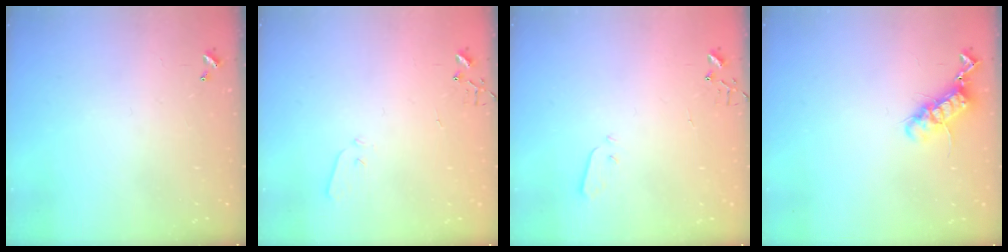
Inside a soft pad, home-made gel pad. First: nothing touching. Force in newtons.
{"total": 3.7, "press": 3.6, "slide": 0.7}
{"total": 2.9, "press": 2.9, "slide": 0.1}
{"total": 11.9, "press": 11.9, "slide": 0.5}